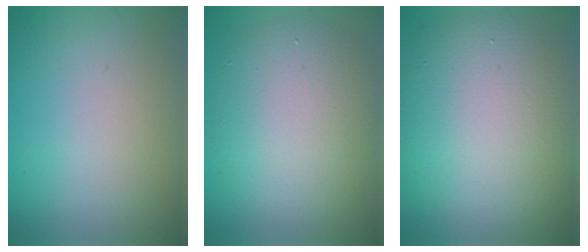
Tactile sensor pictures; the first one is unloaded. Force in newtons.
{"total": 7.9, "press": 7.9, "slide": 0.5}
{"total": 11.6, "press": 11.6, "slide": 0.9}